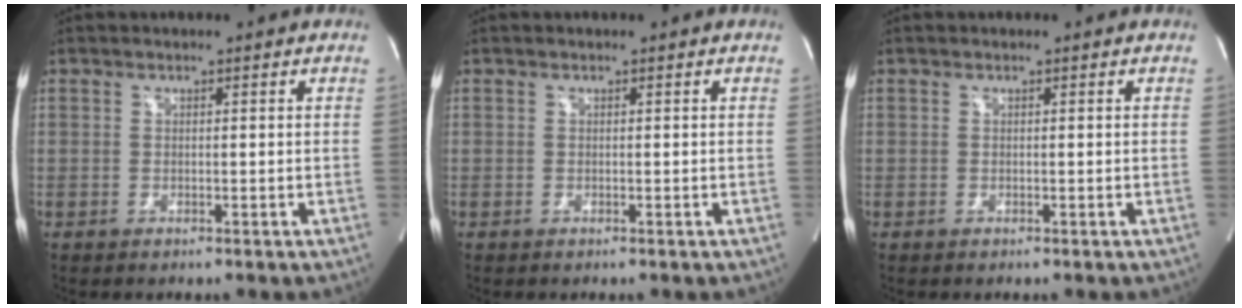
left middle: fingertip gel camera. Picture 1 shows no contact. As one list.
[{"total": 0.0}, {"total": 0.0}]